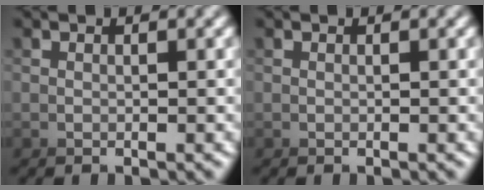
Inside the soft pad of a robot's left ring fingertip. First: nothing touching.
{"total": 0.0}